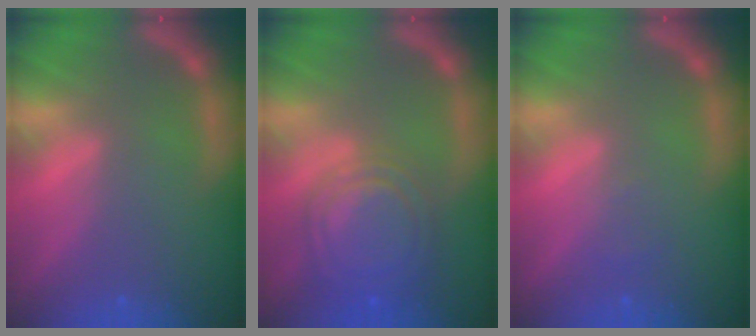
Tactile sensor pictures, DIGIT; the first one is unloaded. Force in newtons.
{"total": 8.5}
{"total": 0.9}